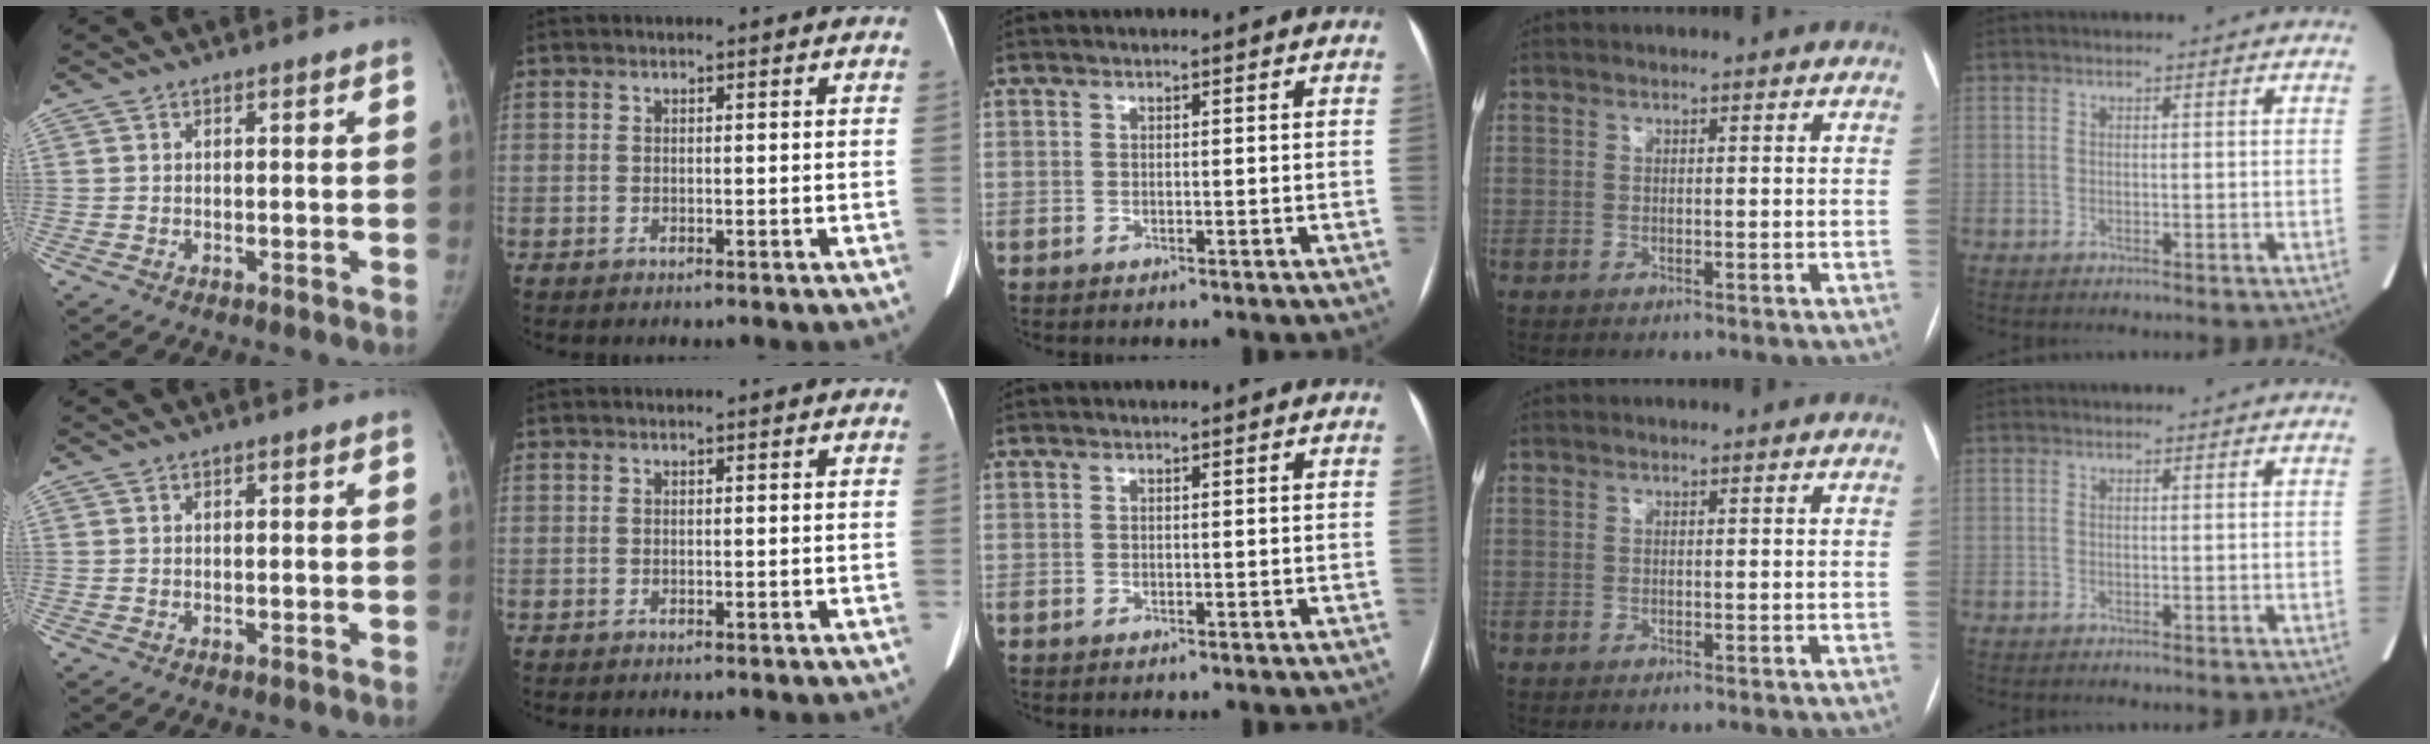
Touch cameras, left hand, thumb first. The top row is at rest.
{}